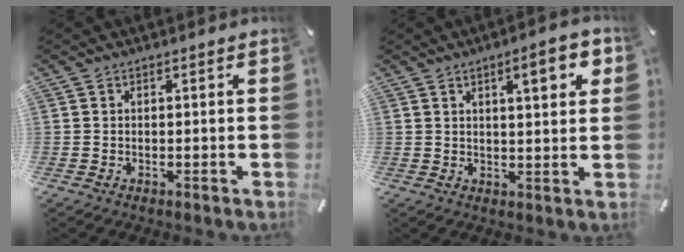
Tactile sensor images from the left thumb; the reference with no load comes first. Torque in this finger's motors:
{"motor_torque": [1.44, 1.47, 0.84, -1.03, 0.34]}